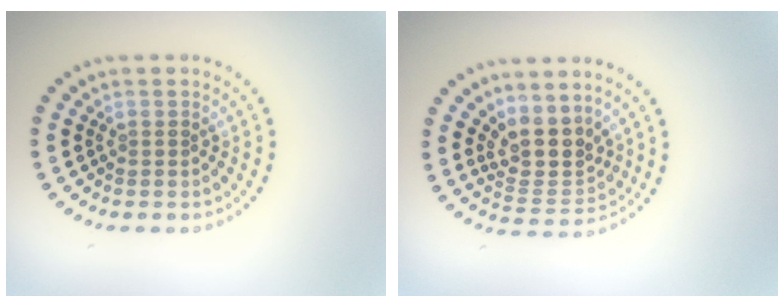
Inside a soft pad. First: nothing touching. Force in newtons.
{"total": 3.9, "press": 3.0, "slide": 2.5}